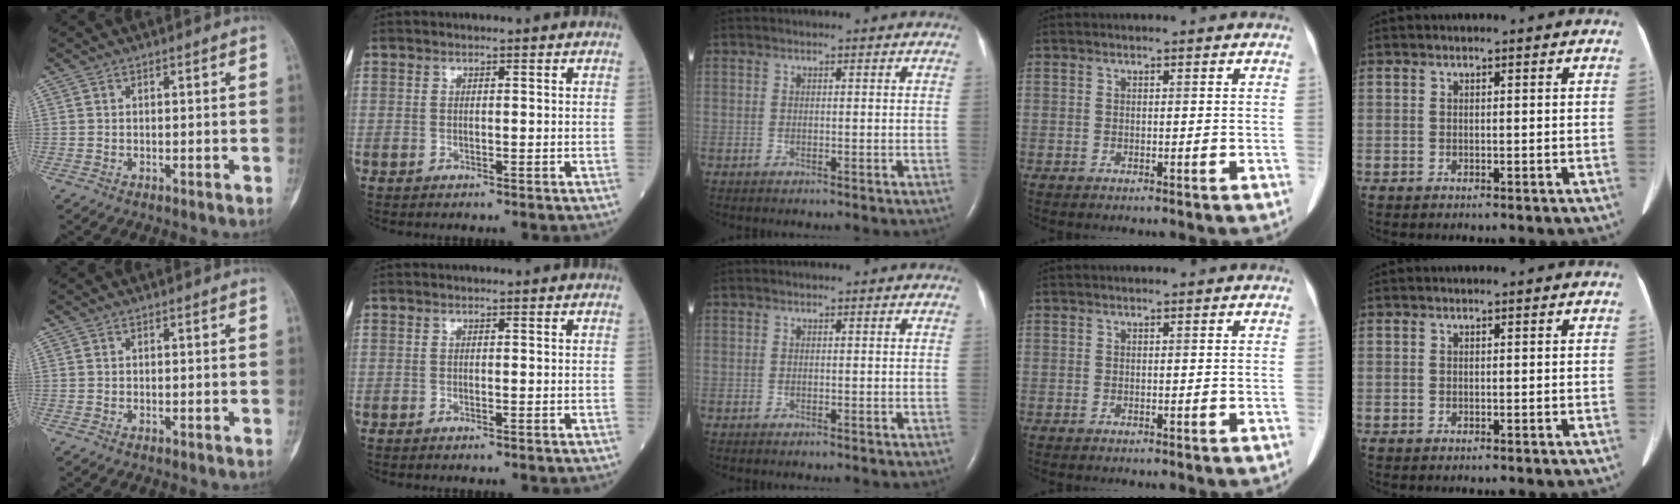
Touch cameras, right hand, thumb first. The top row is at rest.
{}